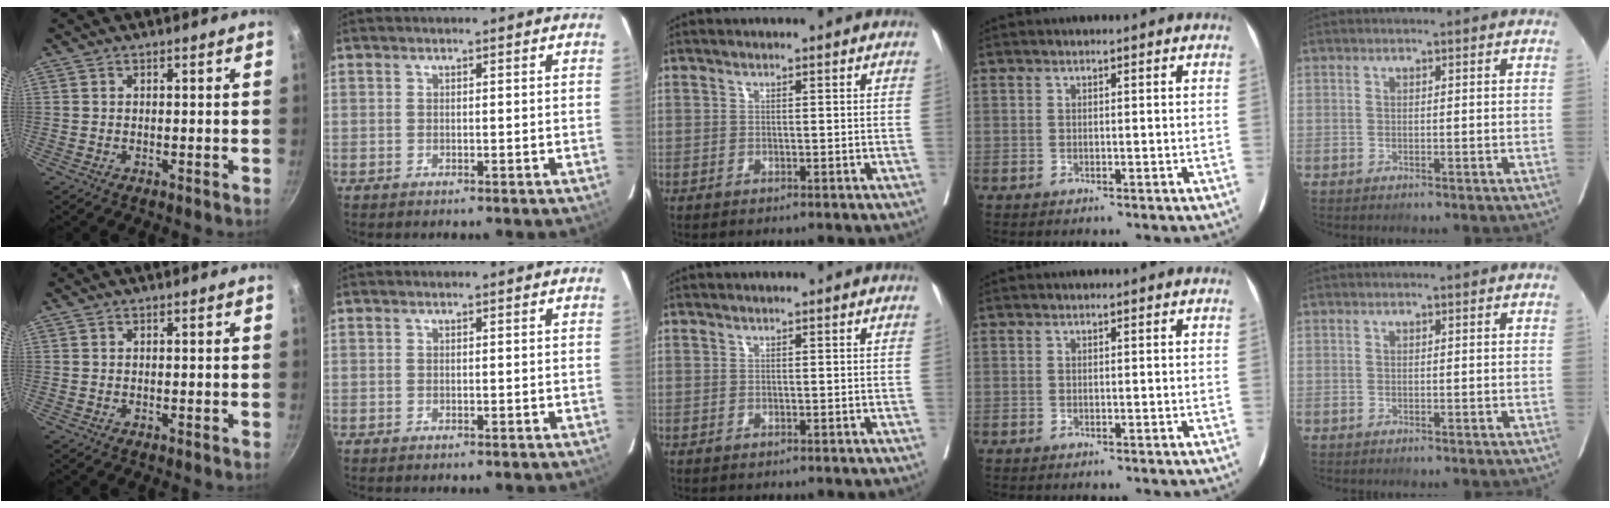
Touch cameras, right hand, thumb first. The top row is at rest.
{}